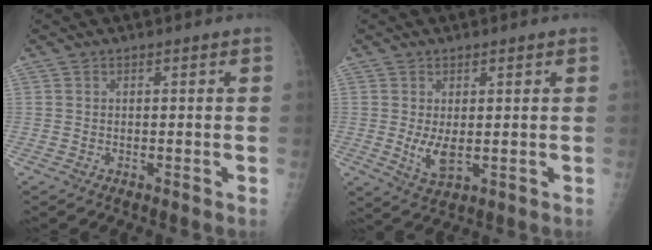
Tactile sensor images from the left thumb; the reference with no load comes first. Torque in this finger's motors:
{"motor_torque": [-0.20, 0.35, -0.02, 0.03, 0.19]}